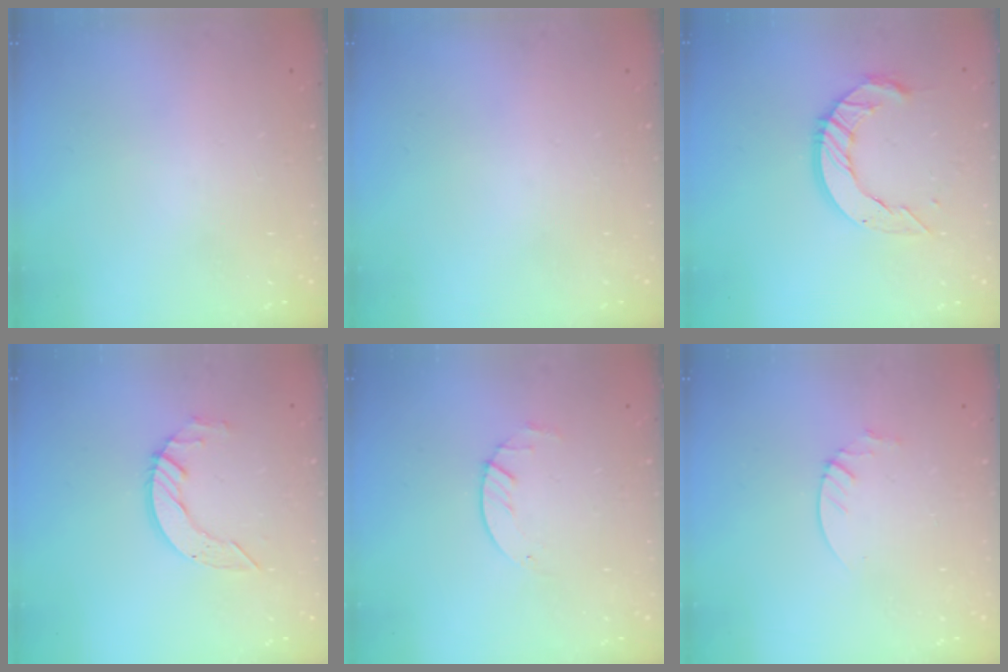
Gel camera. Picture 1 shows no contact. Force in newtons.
{"total": 0.0}
{"total": 11.2, "press": 11.1, "slide": 0.9}
{"total": 6.8, "press": 6.8, "slide": 0.3}
{"total": 1.8, "press": 1.8, "slide": 0.2}
{"total": 2.1, "press": 2.1, "slide": 0.2}